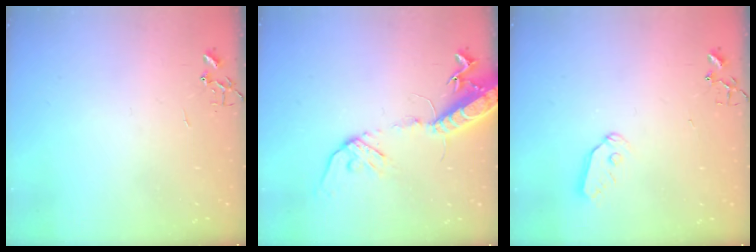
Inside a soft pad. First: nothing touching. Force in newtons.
{"total": 16.2, "press": 15.8, "slide": 3.6}
{"total": 7.4, "press": 7.4, "slide": 0.5}